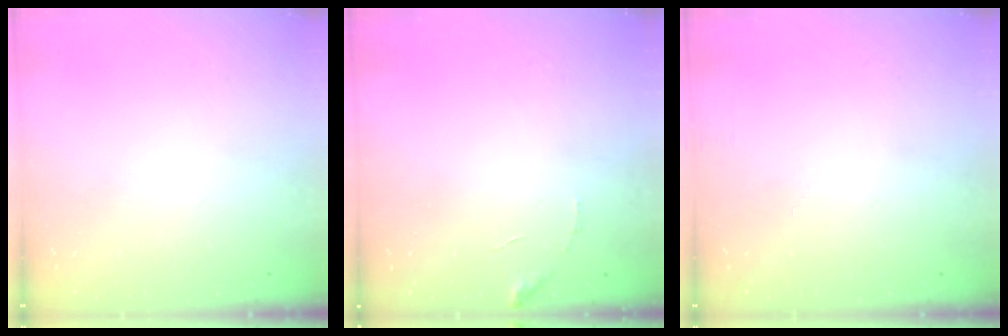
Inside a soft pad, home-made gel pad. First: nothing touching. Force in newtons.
{"total": 5.7, "press": 5.7, "slide": 0.3}
{"total": 0.0}